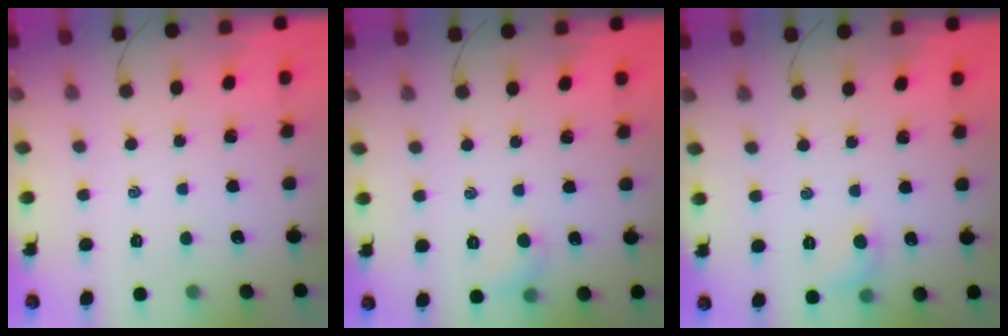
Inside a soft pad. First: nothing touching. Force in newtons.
{"total": 5.1, "press": 4.9, "slide": 1.3}
{"total": 6.0, "press": 5.8, "slide": 1.6}